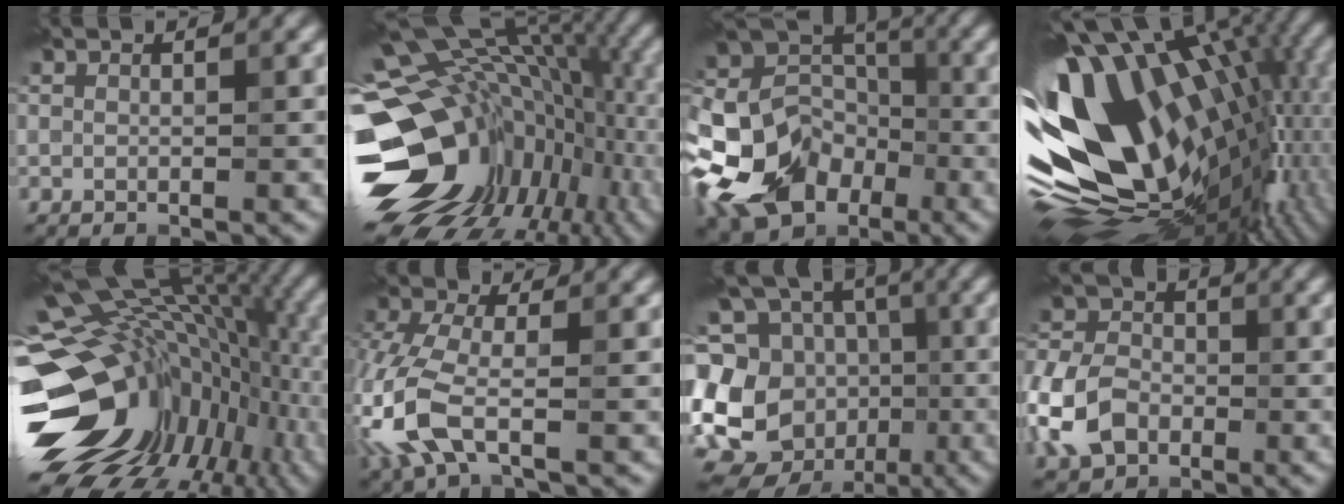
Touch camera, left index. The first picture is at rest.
{"total": 17.8, "force": [-1.5, 13.2, 11.8], "torque": [-0.208, -0.031, 0.017]}
{"total": 16.3, "force": [-6.9, 11.8, 8.9], "torque": [-0.191, -0.013, -0.115]}
{"total": 19.7, "force": [1.9, 10.1, 16.8], "torque": [-0.311, -0.026, 0.034]}
{"total": 18.3, "force": [0.0, 12.9, 13.0], "torque": [-0.205, -0.039, 0.052]}
{"total": 5.8, "force": [-2.3, 2.6, 4.7], "torque": [-0.128, -0.001, -0.057]}
{"total": 15.6, "force": [-2.0, 13.4, 7.6], "torque": [-0.183, 0.024, -0.039]}
{"total": 7.1, "force": [-2.7, 5.2, 4.0], "torque": [-0.091, -0.002, -0.068]}